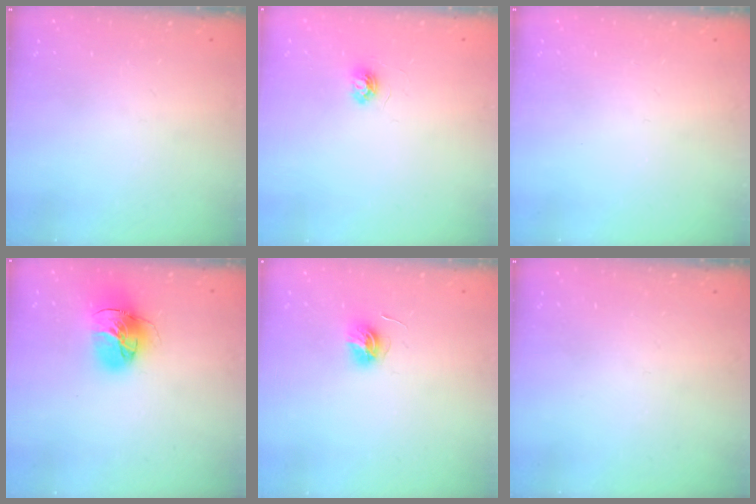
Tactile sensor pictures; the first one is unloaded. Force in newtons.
{"total": 3.7, "press": 3.7, "slide": 0.4}
{"total": 0.0}
{"total": 17.5, "press": 17.4, "slide": 1.7}
{"total": 5.6, "press": 5.6, "slide": 0.6}
{"total": 0.0}